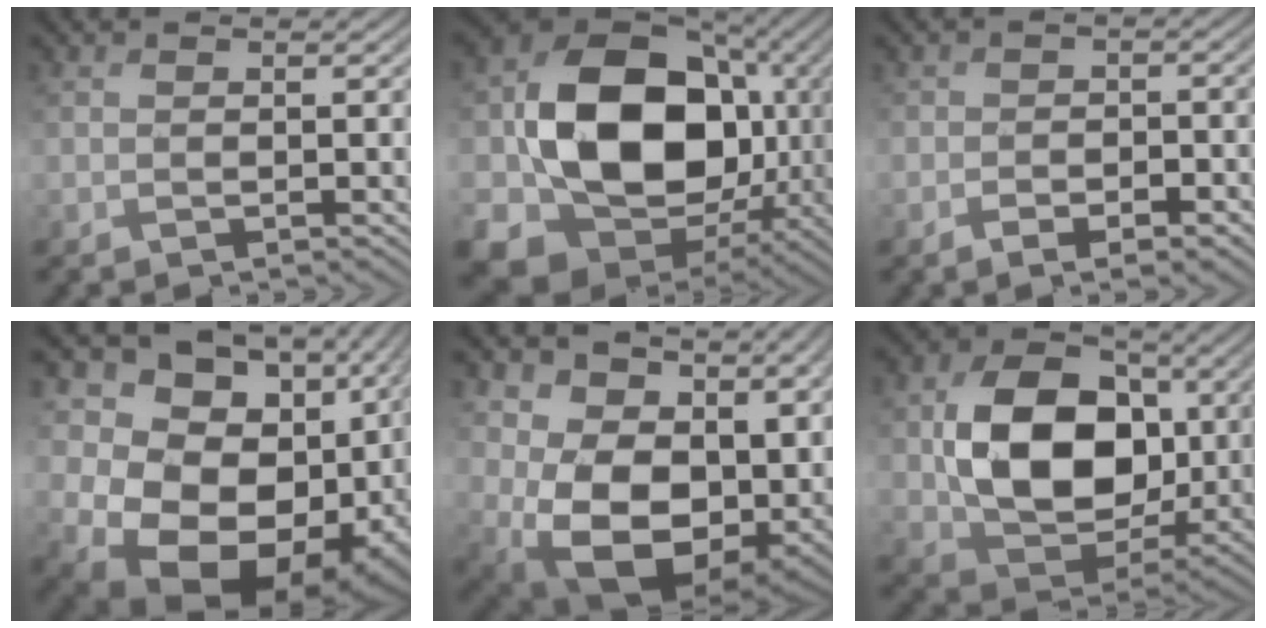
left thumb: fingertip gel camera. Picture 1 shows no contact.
{"total": 16.8, "force": [-1.8, 13.5, 9.8], "torque": [-0.171, -0.042, -0.026]}
{"total": 4.1, "force": [-2.9, 2.0, 2.1], "torque": [-0.026, -0.004, -0.044]}
{"total": 19.5, "force": [-1.6, 15.5, 11.8], "torque": [-0.201, -0.044, 0.008]}
{"total": 17.9, "force": [-0.4, 12.0, 13.4], "torque": [-0.238, -0.051, 0.062]}
{"total": 12.2, "force": [0.5, 9.3, 7.8], "torque": [-0.153, -0.006, 0.017]}